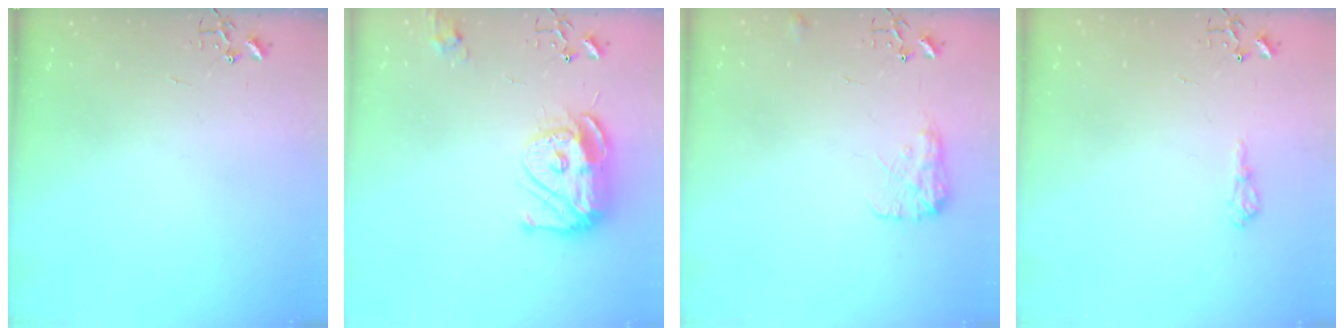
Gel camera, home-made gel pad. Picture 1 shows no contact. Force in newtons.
{"total": 13.5, "press": 13.4, "slide": 1.2}
{"total": 9.5, "press": 9.5, "slide": 0.3}
{"total": 7.1, "press": 7.1, "slide": 0.9}